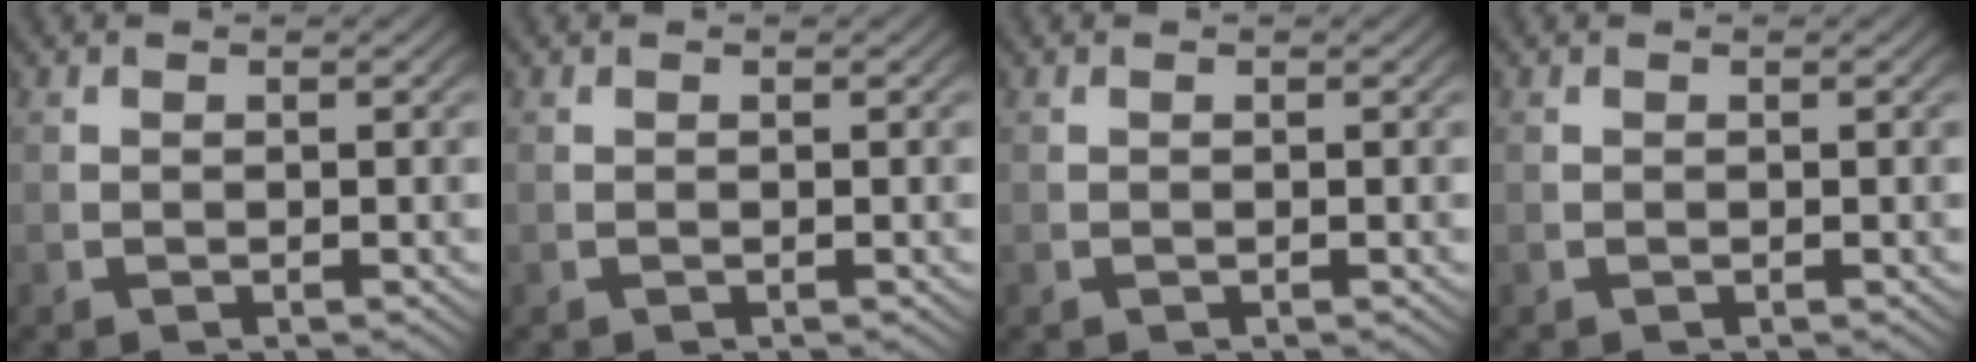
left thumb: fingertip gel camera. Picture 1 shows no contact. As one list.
[{"total": 0.0}, {"total": 0.0}, {"total": 0.0}]